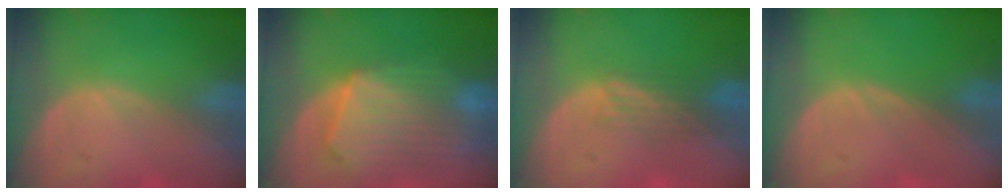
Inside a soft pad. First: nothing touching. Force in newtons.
{"total": 10.9, "press": 9.5, "slide": 5.2}
{"total": 4.0, "press": 3.3, "slide": 2.3}
{"total": 0.0}